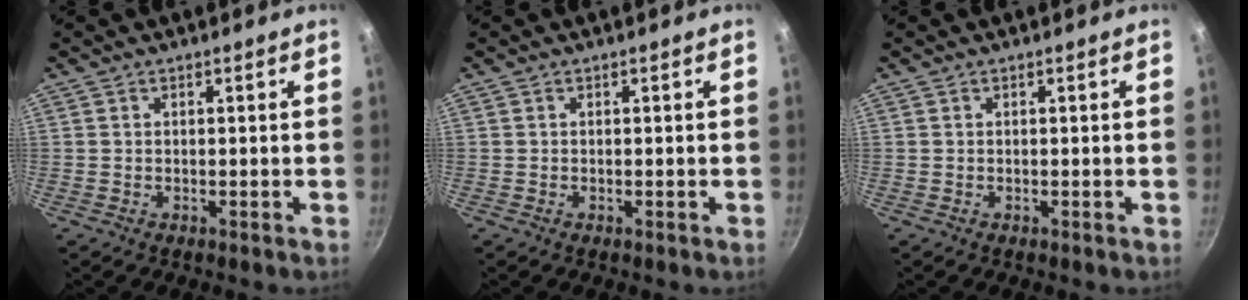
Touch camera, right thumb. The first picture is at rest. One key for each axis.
{"total": 0.0}
{"total": 0.0}